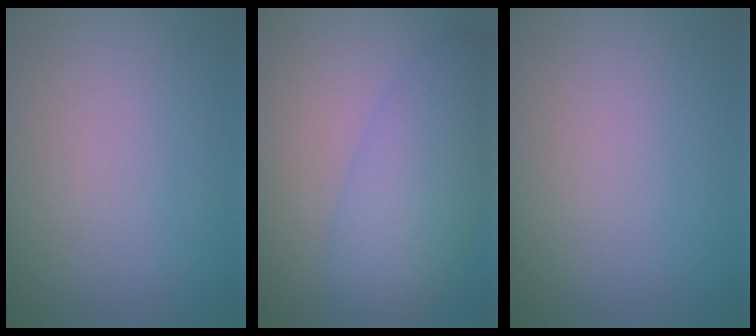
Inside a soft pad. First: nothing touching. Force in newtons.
{"total": 5.5, "press": 5.5, "slide": 0.1}
{"total": 0.0}